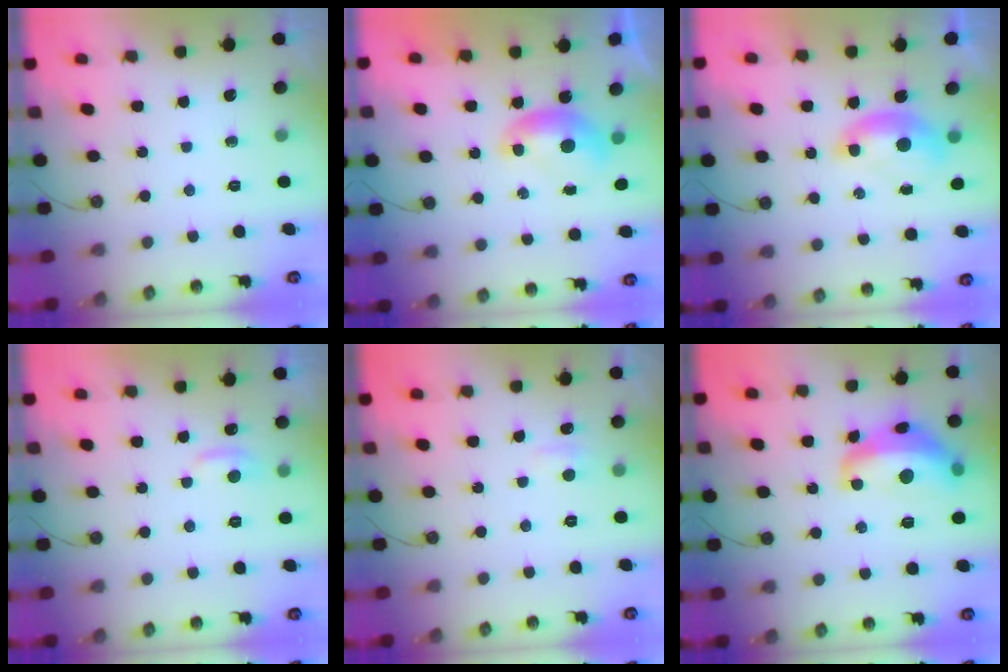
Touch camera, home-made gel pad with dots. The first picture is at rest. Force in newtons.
{"total": 0.0}
{"total": 1.5, "press": 1.4, "slide": 0.6}
{"total": 0.9, "press": 0.4, "slide": 0.8}
{"total": 1.7, "press": 1.6, "slide": 0.6}
{"total": 8.3, "press": 8.2, "slide": 1.0}